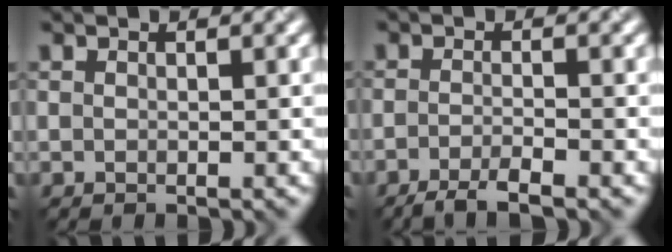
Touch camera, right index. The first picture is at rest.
{"total": 2.9, "force": [-2.1, 0.6, 2.0], "torque": [-0.036, -0.002, -0.047]}